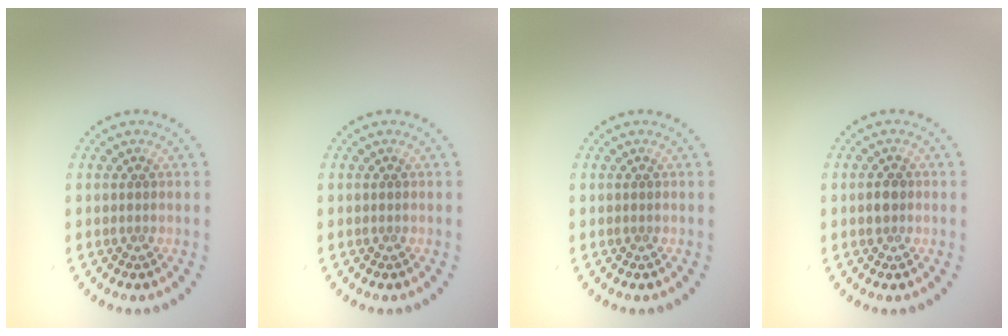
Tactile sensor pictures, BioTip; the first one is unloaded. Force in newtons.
{"total": 0.0}
{"total": 0.0}
{"total": 1.4, "press": 1.3, "slide": 0.3}